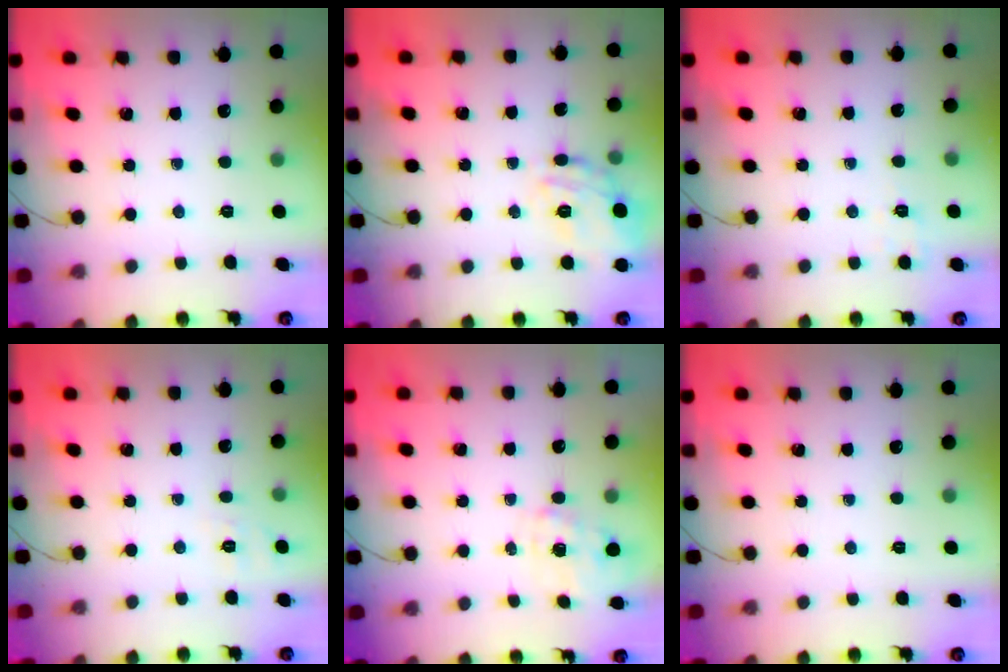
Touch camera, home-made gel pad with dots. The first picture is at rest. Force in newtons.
{"total": 16.8, "press": 16.8, "slide": 0.6}
{"total": 2.5, "press": 1.8, "slide": 1.7}
{"total": 3.9, "press": 3.3, "slide": 2.0}
{"total": 1.2, "press": 1.1, "slide": 0.5}
{"total": 0.0}